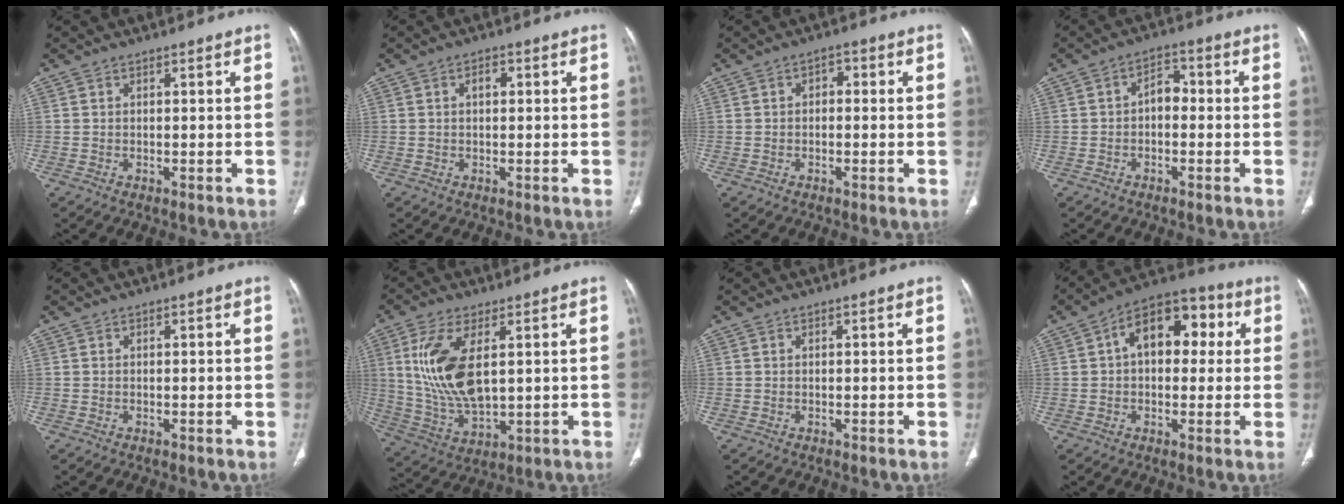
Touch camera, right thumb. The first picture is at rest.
{"total": 1.8, "force": [0.4, 1.1, 1.4], "torque": [-0.024, 0.008, 0.006]}
{"total": 2.1, "force": [0.1, 1.4, 1.5], "torque": [-0.012, 0.008, -0.007]}
{"total": 4.1, "force": [-0.6, 2.8, 3.0], "torque": [-0.032, 0.021, -0.021]}
{"total": 0.0}
{"total": 14.3, "force": [3.3, 6.7, 12.3], "torque": [-0.257, -0.017, 0.077]}
{"total": 0.0}
{"total": 13.6, "force": [2.8, 8.4, 10.2], "torque": [-0.113, 0.032, 0.032]}